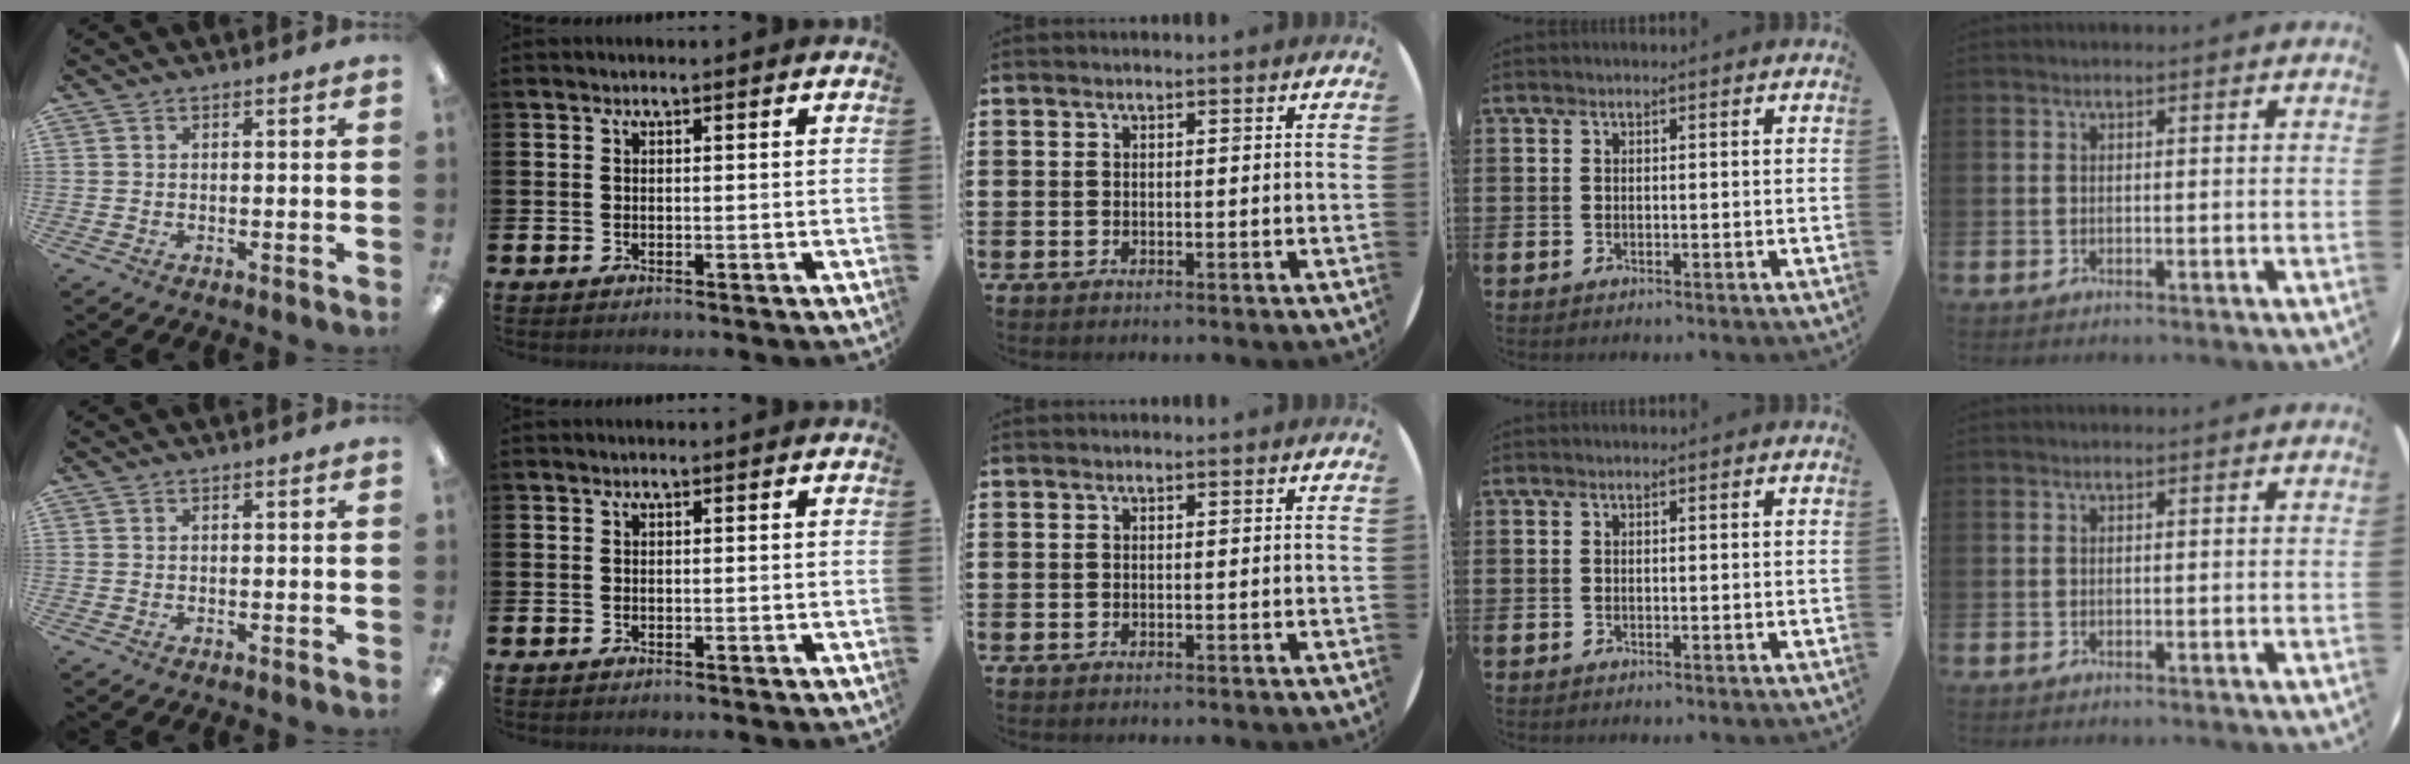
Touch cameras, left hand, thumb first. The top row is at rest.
{}